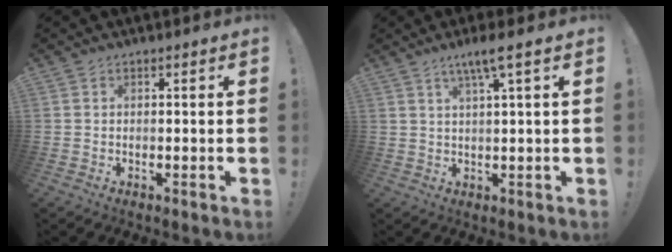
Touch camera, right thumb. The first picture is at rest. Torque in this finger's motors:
{"motor_torque": [0.02, 0.17, 0.50, 0.10, 0.11]}